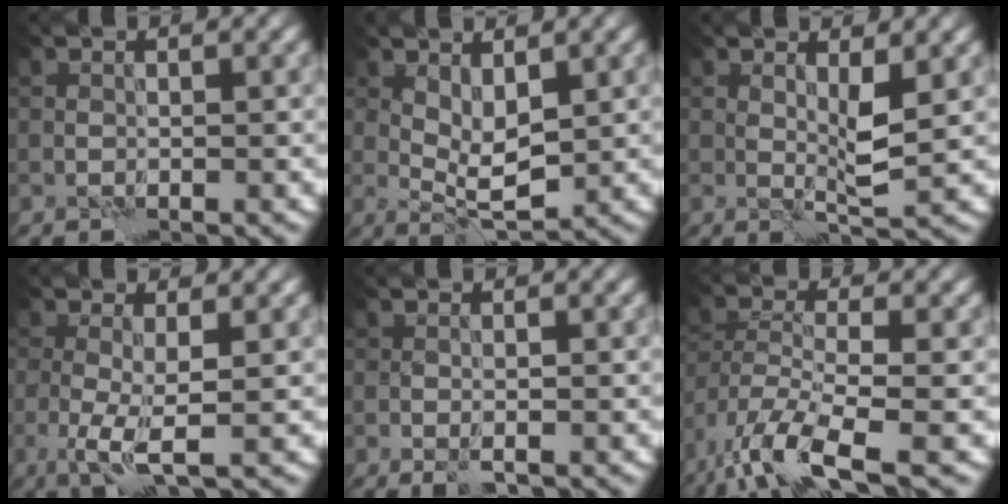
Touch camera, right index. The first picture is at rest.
{"total": 3.8, "force": [1.0, 1.6, 3.3], "torque": [-0.062, -0.005, 0.022]}
{"total": 2.3, "force": [0.7, 0.3, 2.2], "torque": [-0.040, -0.007, 0.013]}
{"total": 3.7, "force": [-0.6, 0.7, 3.5], "torque": [-0.077, -0.011, -0.013]}
{"total": 1.4, "force": [-0.6, 0.6, 1.2], "torque": [-0.026, -0.004, -0.011]}
{"total": 8.3, "force": [-5.1, 2.7, 6.0], "torque": [-0.125, -0.012, -0.104]}